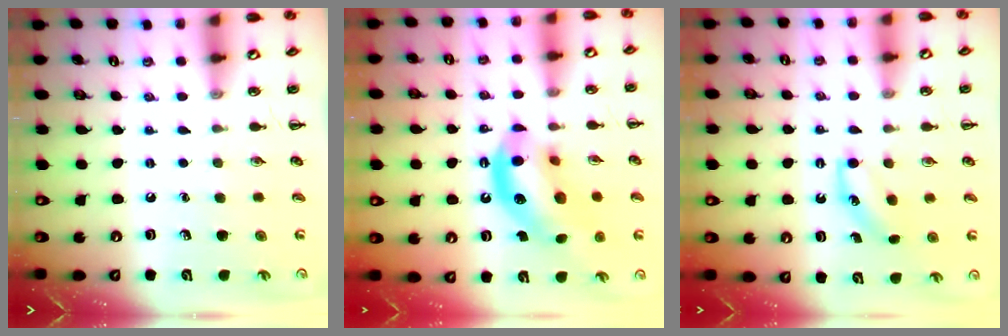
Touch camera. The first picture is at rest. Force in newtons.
{"total": 14.3, "press": 13.8, "slide": 3.6}
{"total": 4.8, "press": 4.6, "slide": 1.4}